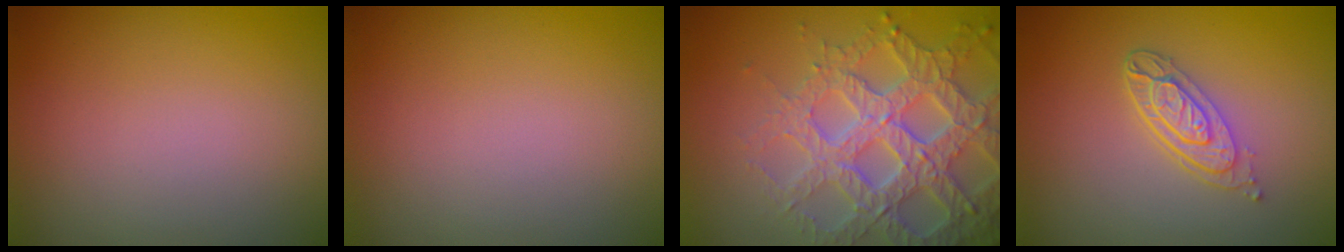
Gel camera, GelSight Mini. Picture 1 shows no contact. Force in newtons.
{"total": 0.0}
{"total": 7.0, "press": 6.8, "slide": 1.7}
{"total": 3.7, "press": 2.7, "slide": 2.4}